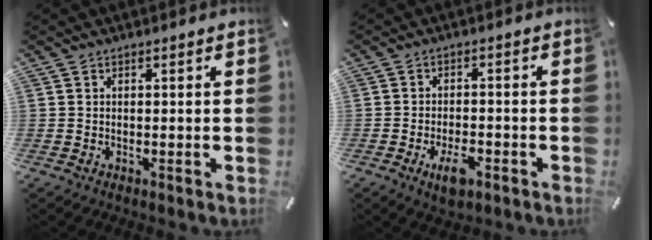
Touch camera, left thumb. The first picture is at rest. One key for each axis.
{"total": 5.8, "fx": -3.0, "fy": 2.6, "fz": 4.2, "tx": -0.082, "ty": 0.008, "tz": -0.054}